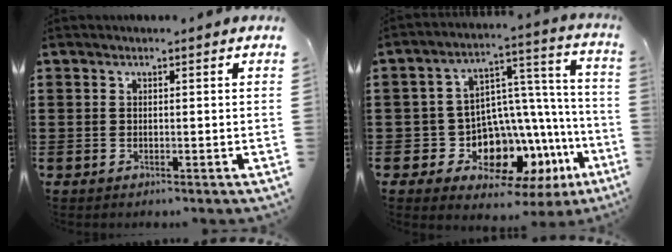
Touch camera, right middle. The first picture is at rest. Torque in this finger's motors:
{"motor_torque": [1.30, -0.84, 0.80, 0.20]}